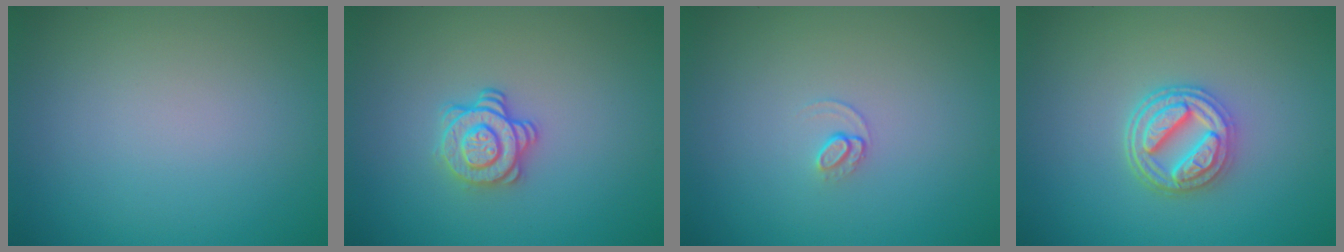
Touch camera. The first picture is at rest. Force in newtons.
{"total": 3.0, "press": 2.6, "slide": 1.4}
{"total": 0.9, "press": 0.4, "slide": 0.8}
{"total": 4.2, "press": 3.5, "slide": 2.3}